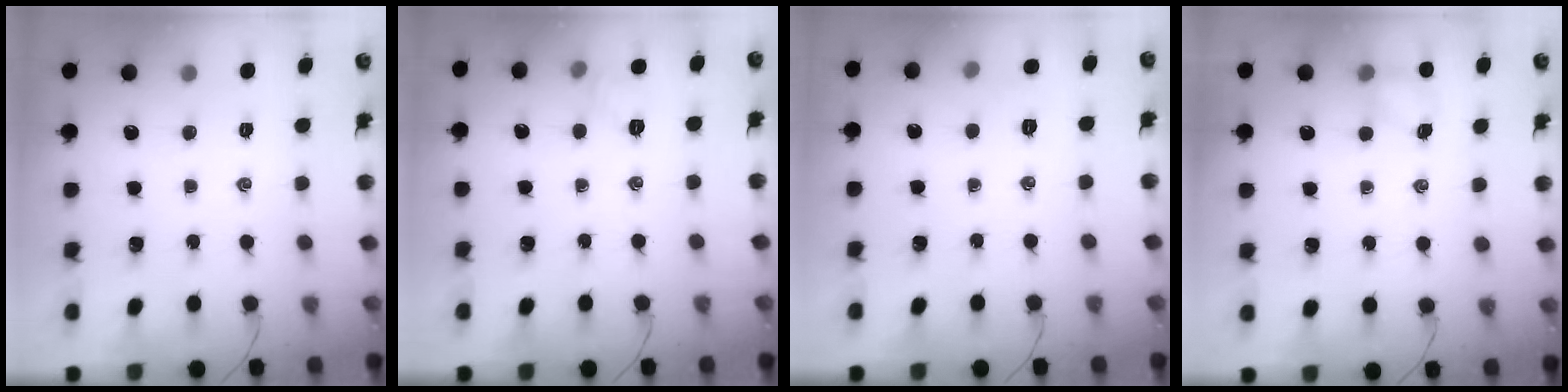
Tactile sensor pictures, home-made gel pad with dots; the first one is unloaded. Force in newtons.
{"total": 5.5, "press": 5.2, "slide": 1.7}
{"total": 4.3, "press": 4.2, "slide": 1.1}
{"total": 4.6, "press": 4.4, "slide": 1.3}